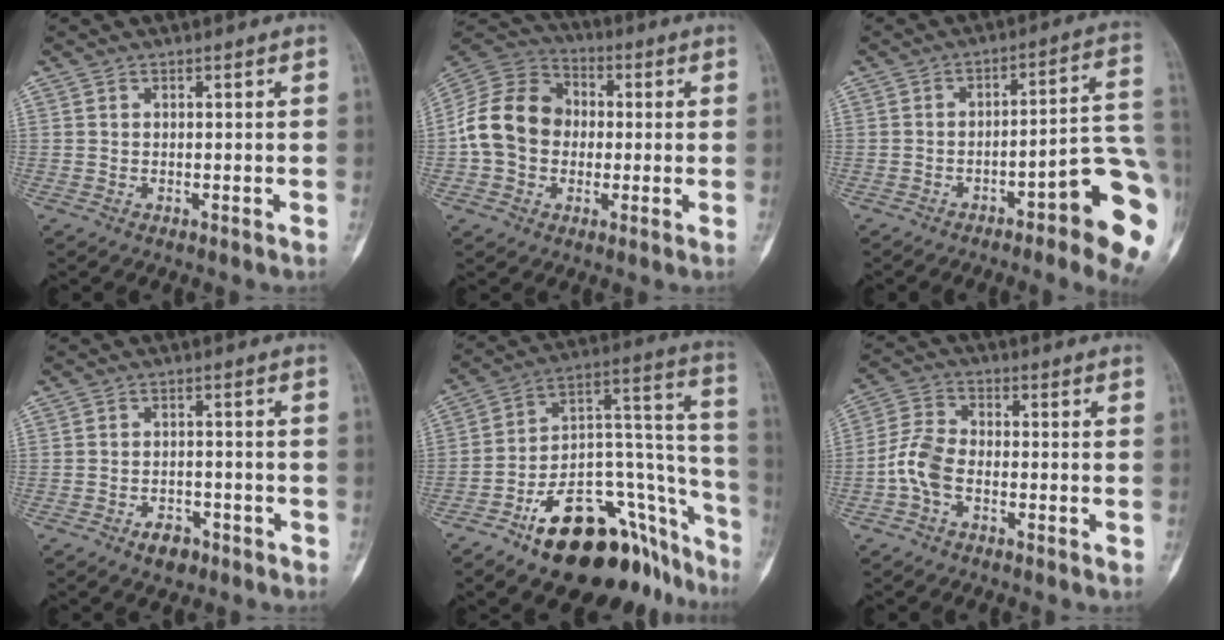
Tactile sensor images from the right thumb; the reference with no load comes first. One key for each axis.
{"total": 14.6, "fx": -0.8, "fy": 11.7, "fz": 8.7, "tx": -0.144, "ty": 0.034, "tz": -0.025}
{"total": 17.2, "fx": -7.0, "fy": 3.5, "fz": 15.3, "tx": -0.133, "ty": 0.055, "tz": -0.088}
{"total": 4.2, "fx": -2.8, "fy": 2.5, "fz": 1.9, "tx": -0.015, "ty": 0.022, "tz": -0.040}
{"total": 30.1, "fx": -17.1, "fy": 14.0, "fz": 20.4, "tx": -0.178, "ty": 0.123, "tz": -0.249}
{"total": 7.2, "fx": -2.5, "fy": 4.4, "fz": 5.0, "tx": -0.104, "ty": 0.024, "tz": -0.061}